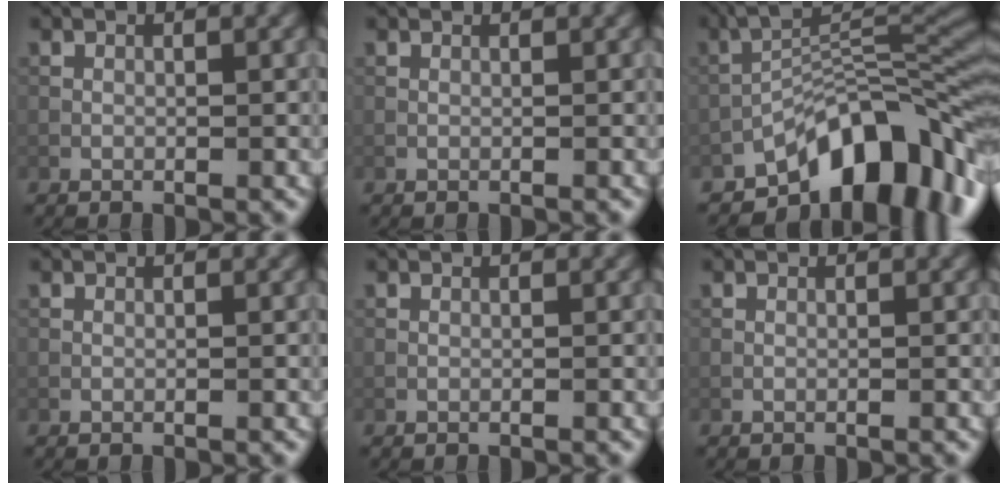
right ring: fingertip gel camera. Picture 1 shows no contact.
{"total": 1.0, "force": [0.9, 0.2, 0.3], "torque": [-0.014, -0.003, 0.005]}
{"total": 11.7, "force": [-7.1, 4.9, 8.0], "torque": [-0.097, 0.013, -0.134]}
{"total": 0.0}
{"total": 0.0}
{"total": 0.0}